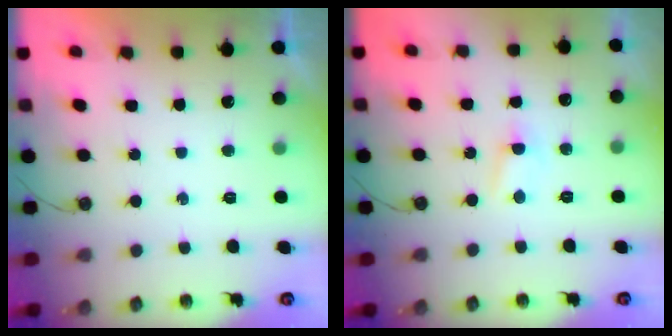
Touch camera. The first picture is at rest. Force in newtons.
{"total": 2.9, "press": 2.8, "slide": 0.4}